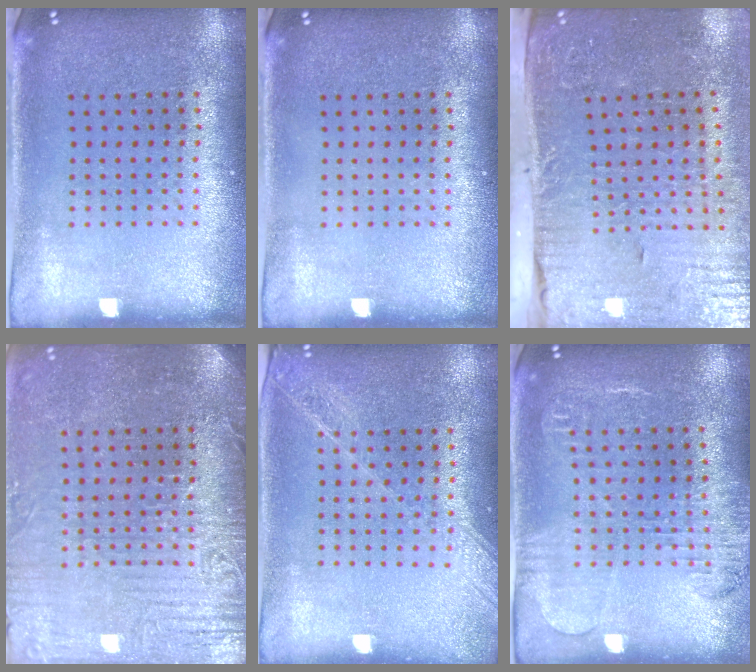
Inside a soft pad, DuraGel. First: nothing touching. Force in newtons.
{"total": 0.0}
{"total": 4.8, "press": 4.1, "slide": 2.6}
{"total": 4.0, "press": 3.7, "slide": 1.4}
{"total": 1.6, "press": 1.4, "slide": 0.8}
{"total": 1.8, "press": 1.7, "slide": 0.5}